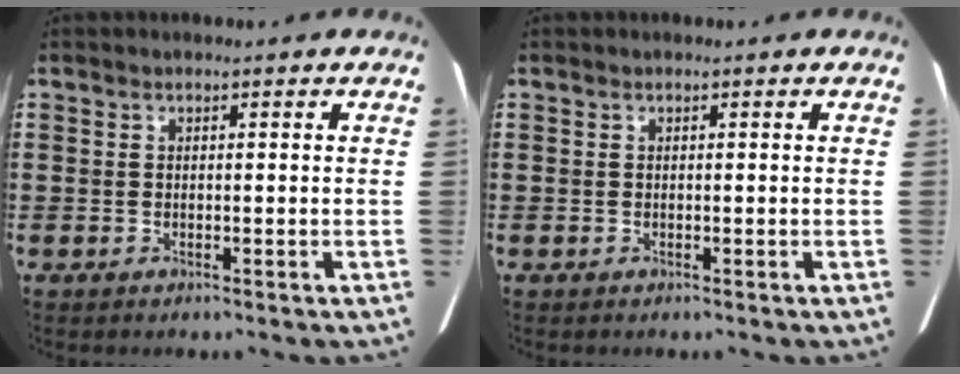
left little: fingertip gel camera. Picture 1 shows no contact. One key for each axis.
{"total": 0.0}